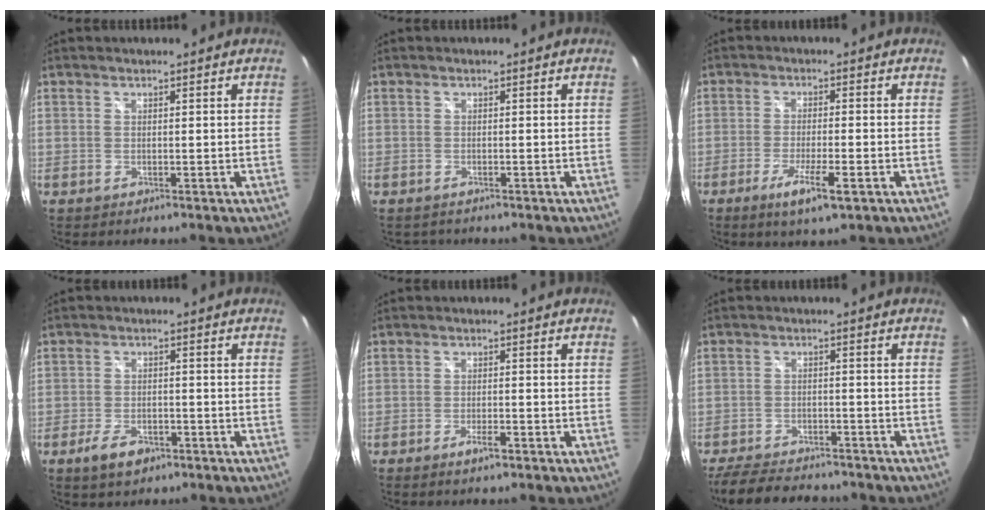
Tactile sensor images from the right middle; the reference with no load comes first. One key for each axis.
{"total": 1.2, "fx": -1.0, "fy": 0.5, "fz": 0.4, "tx": -0.009, "ty": -0.002, "tz": -0.012}
{"total": 6.8, "fx": -3.5, "fy": 0.8, "fz": 5.7, "tx": -0.118, "ty": -0.016, "tz": -0.060}
{"total": 5.5, "fx": -3.4, "fy": 2.8, "fz": 3.3, "tx": -0.081, "ty": -0.004, "tz": -0.056}
{"total": 2.8, "fx": -1.8, "fy": 0.5, "fz": 2.0, "tx": -0.044, "ty": -0.002, "tz": -0.032}
{"total": 12.8, "fx": -10.7, "fy": 4.5, "fz": 5.3, "tx": -0.127, "ty": -0.010, "tz": -0.162}